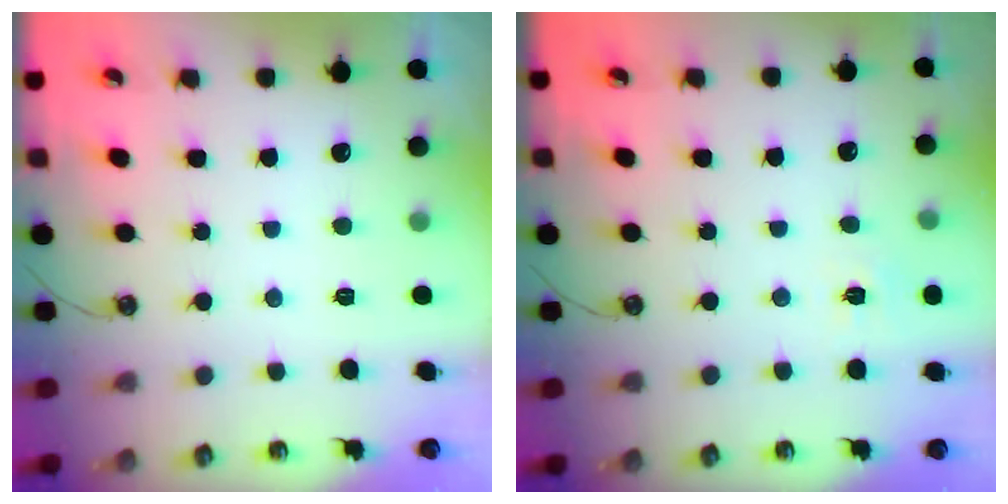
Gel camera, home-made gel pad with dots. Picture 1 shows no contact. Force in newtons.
{"total": 5.5, "press": 5.5, "slide": 0.7}